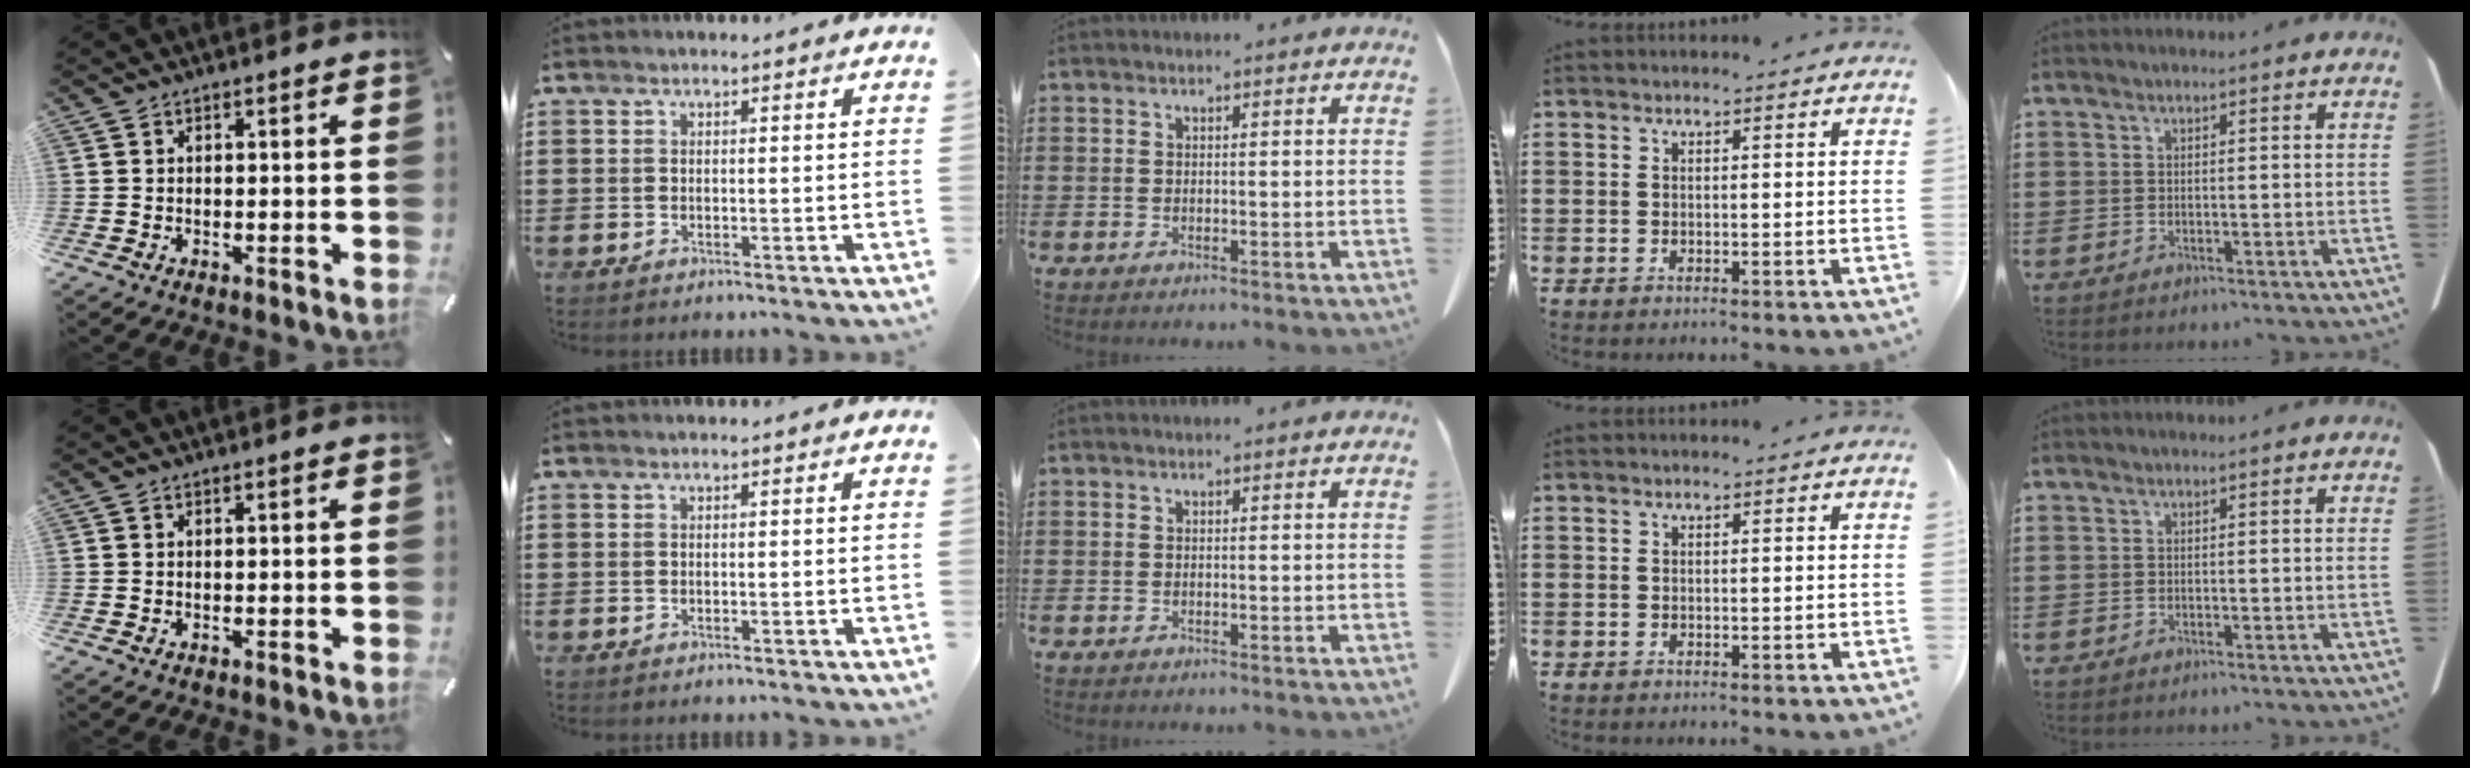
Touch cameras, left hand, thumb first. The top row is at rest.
{}